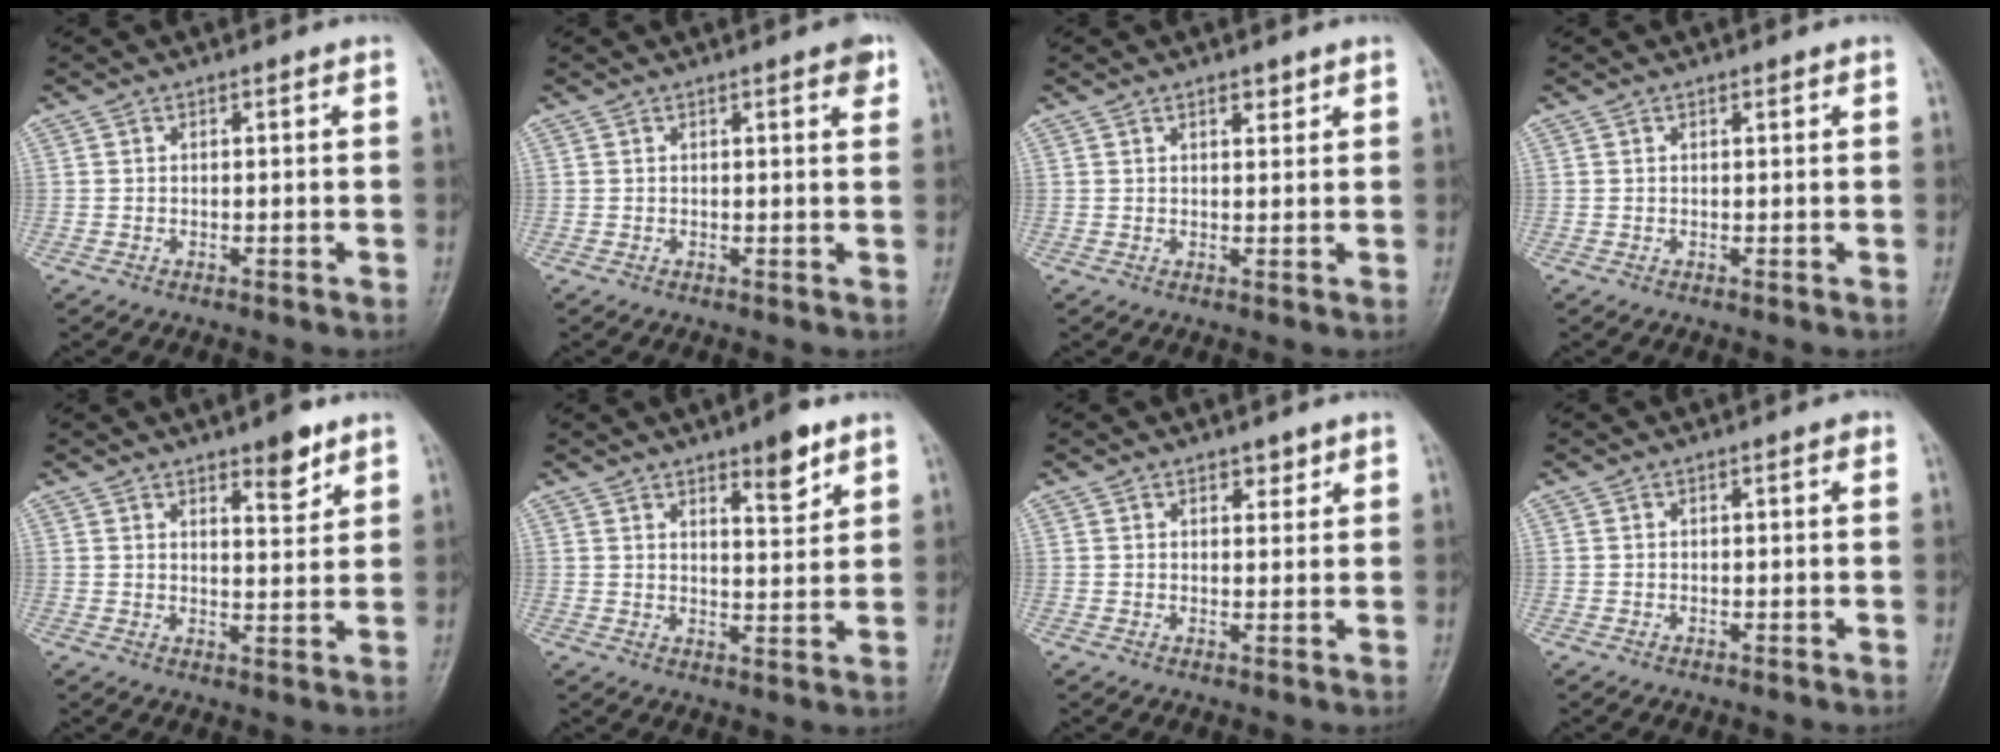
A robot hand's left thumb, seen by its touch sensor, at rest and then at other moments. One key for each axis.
{"total": 2.7, "fx": 1.6, "fy": 0.7, "fz": 2.1, "tx": -0.021, "ty": -0.005, "tz": 0.016}
{"total": 2.0, "fx": 1.5, "fy": 0.9, "fz": 1.1, "tx": -0.007, "ty": -0.009, "tz": 0.021}
{"total": 0.6, "fx": 0.5, "fy": 0.3, "fz": 0.3, "tx": -0.006, "ty": -0.004, "tz": 0.007}
{"total": 5.9, "fx": 4.0, "fy": 2.0, "fz": 3.8, "tx": -0.039, "ty": -0.028, "tz": 0.057}
{"total": 6.8, "fx": 4.5, "fy": 2.1, "fz": 4.7, "tx": -0.055, "ty": -0.030, "tz": 0.064}
{"total": 2.1, "fx": 1.6, "fy": 1.1, "fz": 0.9, "tx": 0.003, "ty": -0.009, "tz": 0.020}
{"total": 0.5, "fx": 0.2, "fy": 0.2, "fz": 0.4, "tx": -0.005, "ty": 0.001, "tz": 0.000}